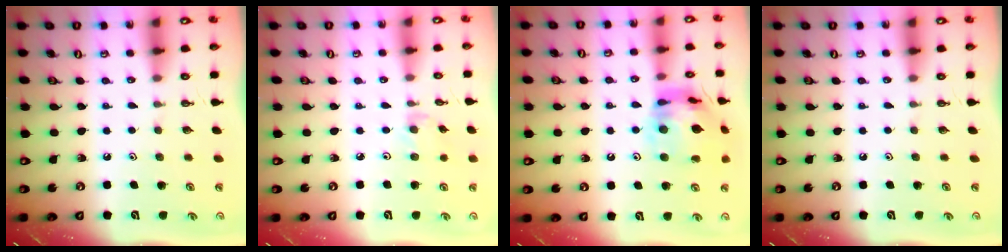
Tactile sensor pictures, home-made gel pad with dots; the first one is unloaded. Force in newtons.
{"total": 1.9, "press": 1.9, "slide": 0.4}
{"total": 17.1, "press": 17.0, "slide": 1.6}
{"total": 0.0}